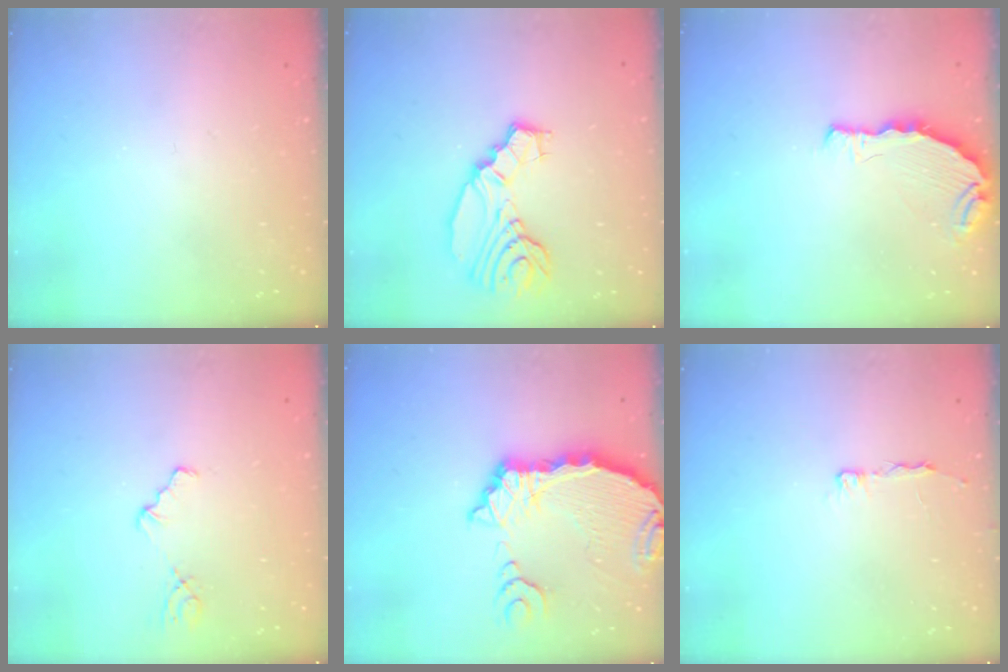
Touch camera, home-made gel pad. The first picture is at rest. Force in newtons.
{"total": 10.8, "press": 10.7, "slide": 1.0}
{"total": 7.5, "press": 5.6, "slide": 4.9}
{"total": 2.2, "press": 2.2, "slide": 0.2}
{"total": 10.7, "press": 10.6, "slide": 1.3}
{"total": 3.3, "press": 3.3, "slide": 0.3}